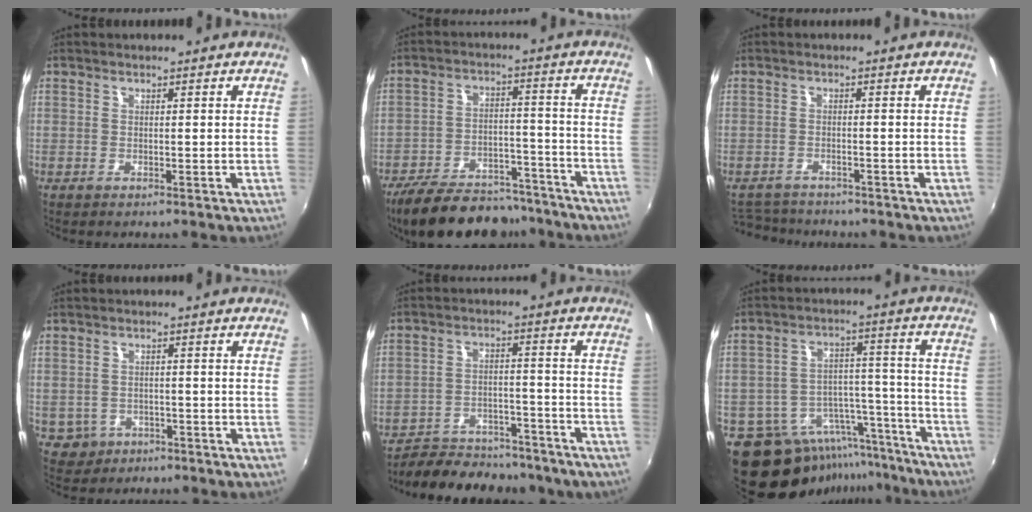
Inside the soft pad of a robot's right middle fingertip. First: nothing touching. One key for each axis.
{"total": 19.3, "fx": -16.3, "fy": 7.0, "fz": 7.8, "tx": -0.158, "ty": 0.010, "tz": -0.223}
{"total": 5.0, "fx": -4.8, "fy": 1.4, "fz": 0.9, "tx": -0.032, "ty": -0.002, "tz": -0.076}
{"total": 3.6, "fx": -0.9, "fy": 3.4, "fz": 0.7, "tx": -0.025, "ty": 0.003, "tz": -0.003}
{"total": 17.7, "fx": -15.1, "fy": 6.1, "fz": 7.1, "tx": -0.144, "ty": -0.002, "tz": -0.197}
{"total": 15.2, "fx": -13.0, "fy": 6.9, "fz": 3.7, "tx": -0.066, "ty": 0.043, "tz": -0.178}